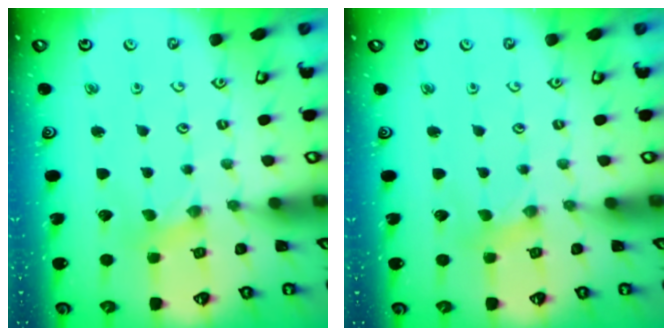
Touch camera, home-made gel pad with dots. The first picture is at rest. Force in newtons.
{"total": 1.2, "press": 1.1, "slide": 0.2}